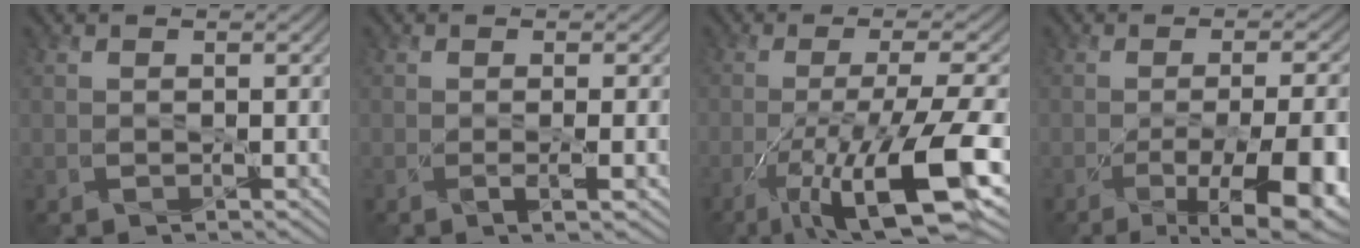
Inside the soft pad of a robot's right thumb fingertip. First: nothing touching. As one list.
[{"total": 2.2, "force": [-0.2, 0.4, 2.2], "torque": [-0.037, 0.000, -0.006]}, {"total": 14.2, "force": [-6.4, 3.3, 12.2], "torque": [-0.217, -0.015, -0.101]}, {"total": 14.4, "force": [-6.3, 4.7, 12.1], "torque": [-0.157, -0.012, -0.079]}]